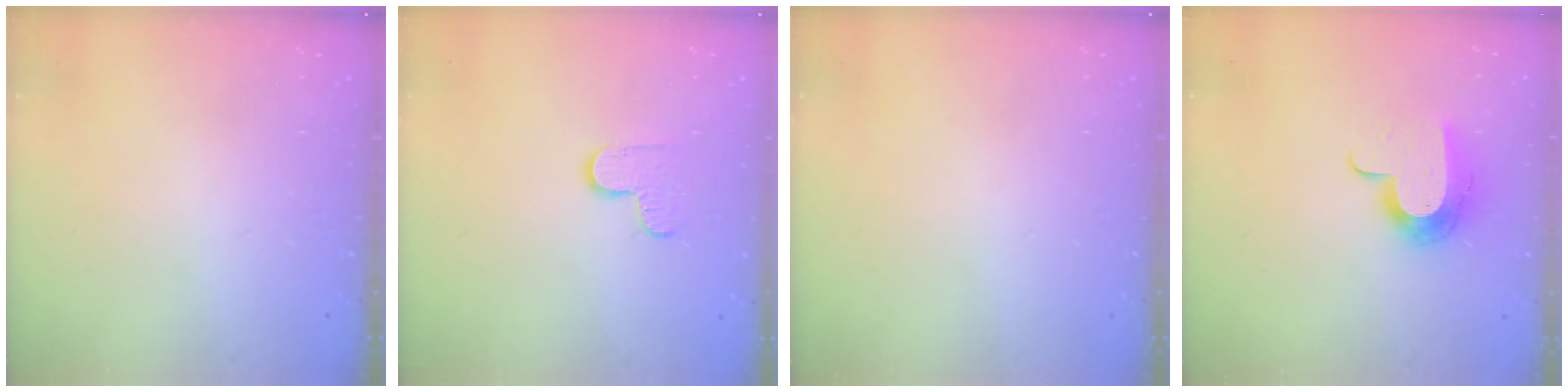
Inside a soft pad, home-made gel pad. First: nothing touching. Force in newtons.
{"total": 6.1, "press": 6.1, "slide": 0.6}
{"total": 0.0}
{"total": 12.1, "press": 12.1, "slide": 0.6}